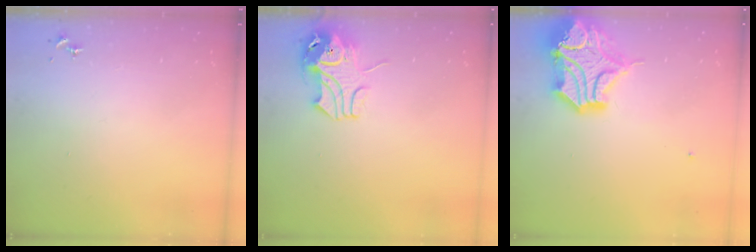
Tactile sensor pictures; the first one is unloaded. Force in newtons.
{"total": 9.5, "press": 9.4, "slide": 1.2}
{"total": 18.1, "press": 17.9, "slide": 2.5}